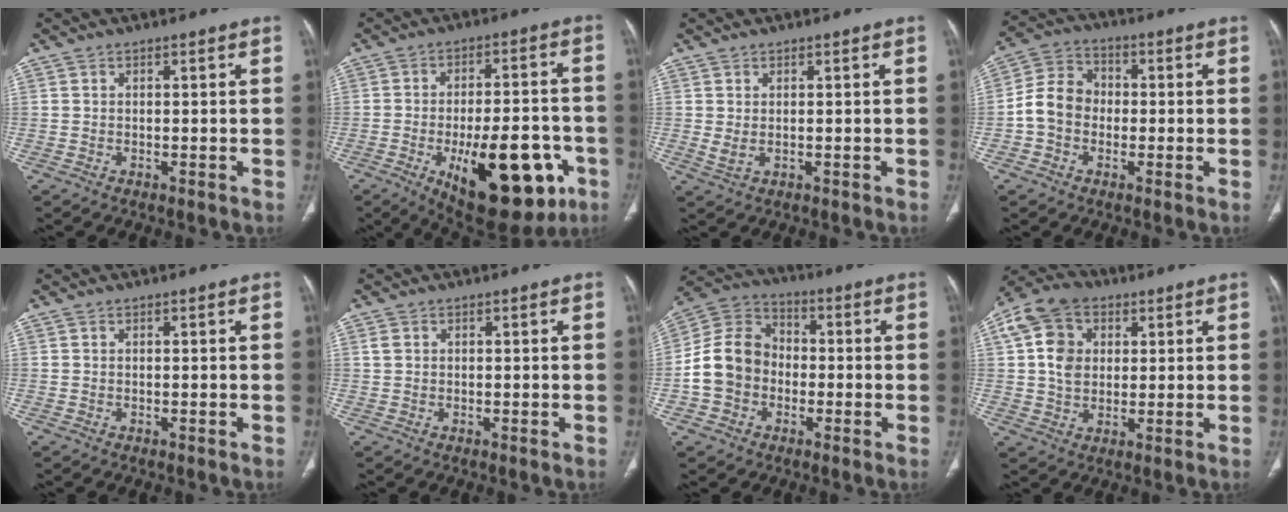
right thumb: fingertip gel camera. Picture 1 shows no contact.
{"total": 22.7, "force": [-8.5, 10.0, 18.5], "torque": [-0.219, 0.023, -0.103]}
{"total": 1.9, "force": [0.0, 0.9, 1.6], "torque": [-0.036, -0.001, 0.005]}
{"total": 8.5, "force": [-1.3, 7.1, 4.5], "torque": [-0.069, 0.033, -0.039]}
{"total": 0.0}
{"total": 1.3, "force": [0.5, 1.0, 0.7], "torque": [-0.010, 0.002, 0.012]}
{"total": 12.2, "force": [-2.1, 10.2, 6.3], "torque": [-0.108, 0.038, -0.049]}
{"total": 11.5, "force": [2.8, 9.1, 6.5], "torque": [-0.116, 0.007, 0.044]}